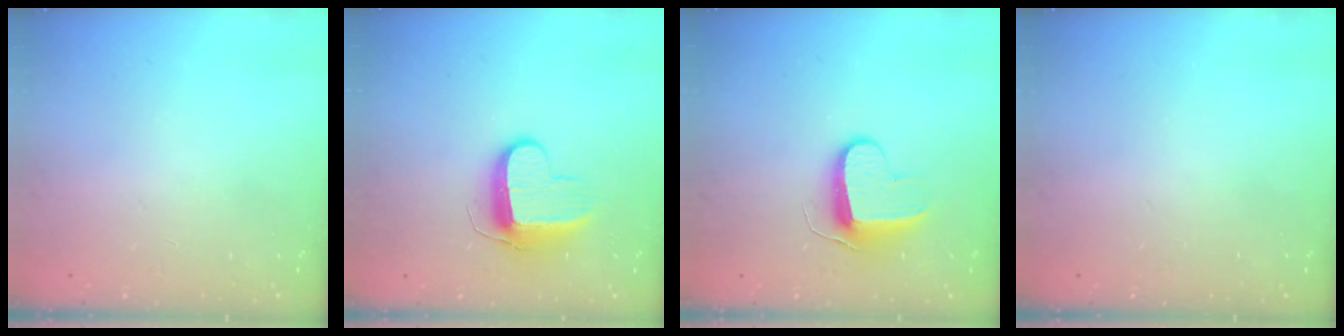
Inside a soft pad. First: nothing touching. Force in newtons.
{"total": 9.6, "press": 9.6, "slide": 0.6}
{"total": 8.8, "press": 8.7, "slide": 0.5}
{"total": 0.0}